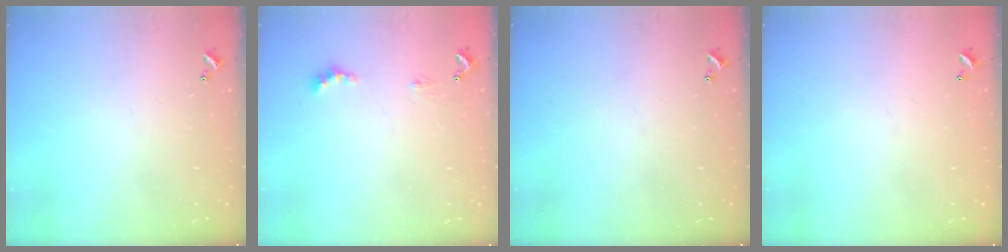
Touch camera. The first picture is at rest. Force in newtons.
{"total": 2.0, "press": 1.9, "slide": 0.4}
{"total": 0.0}
{"total": 2.7, "press": 2.7, "slide": 0.1}